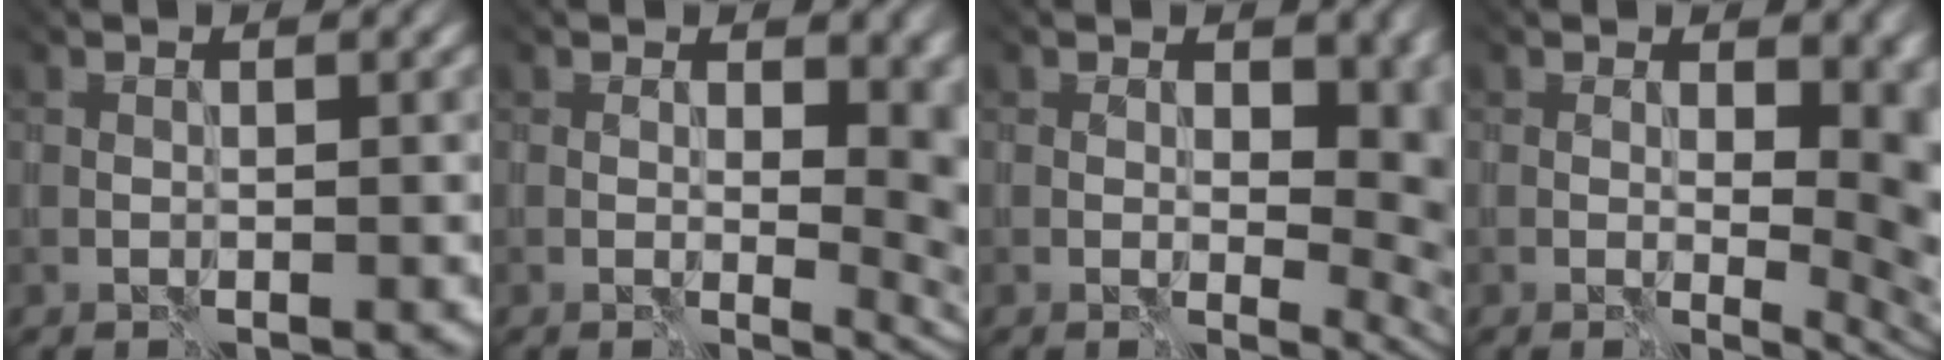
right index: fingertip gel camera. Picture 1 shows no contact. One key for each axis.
{"total": 7.5, "fx": 1.1, "fy": 4.2, "fz": 6.2, "tx": -0.049, "ty": 0.002, "tz": 0.015}
{"total": 7.1, "fx": 0.9, "fy": 4.3, "fz": 5.6, "tx": -0.040, "ty": 0.000, "tz": 0.010}
{"total": 8.9, "fx": 1.5, "fy": 4.8, "fz": 7.4, "tx": -0.055, "ty": 0.010, "tz": 0.016}